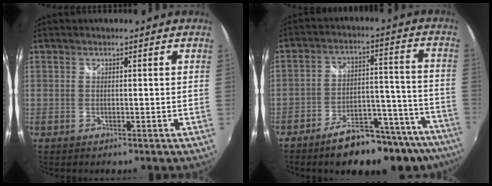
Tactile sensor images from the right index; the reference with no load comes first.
{"total": 19.6, "force": [-15.9, 6.3, 9.5], "torque": [-0.128, 0.025, -0.198]}